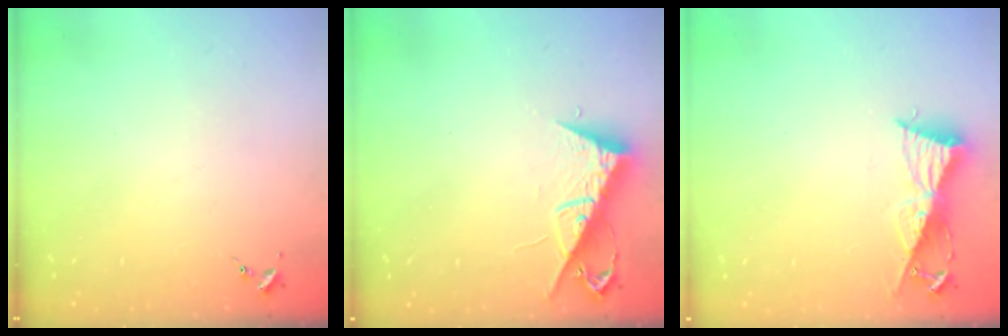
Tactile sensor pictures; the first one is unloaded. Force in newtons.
{"total": 12.0, "press": 11.9, "slide": 0.7}
{"total": 9.2, "press": 9.2, "slide": 0.3}